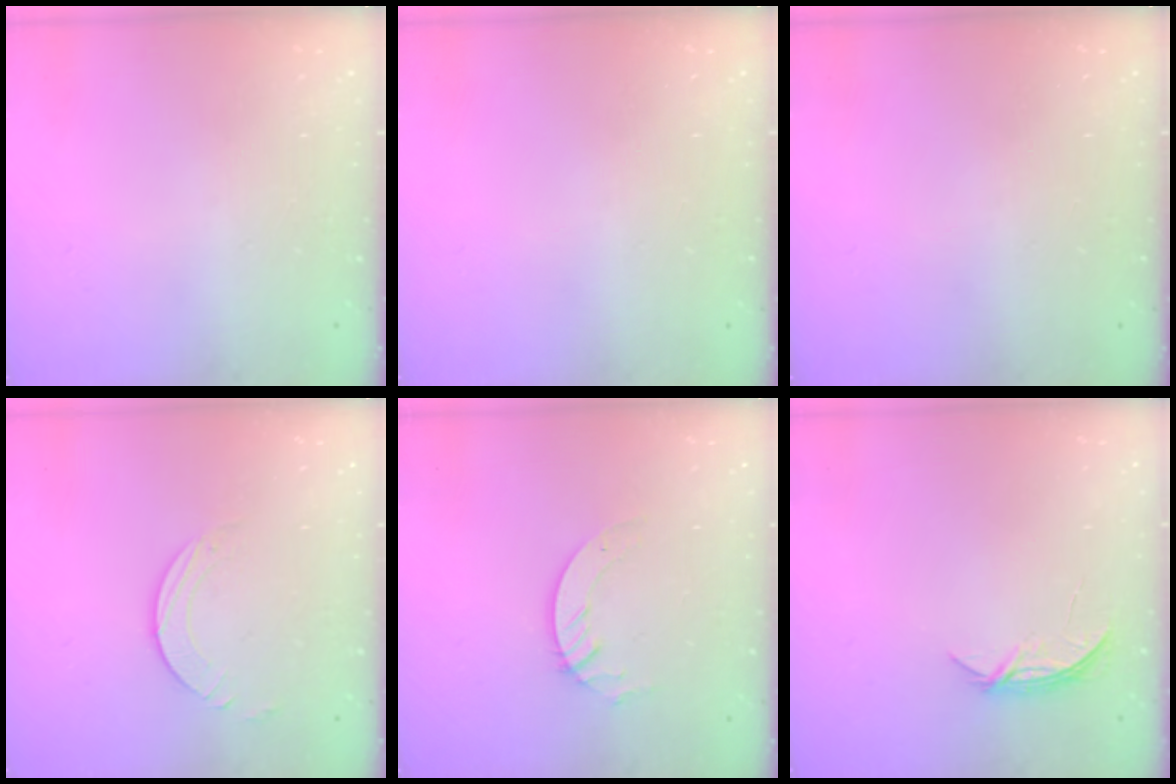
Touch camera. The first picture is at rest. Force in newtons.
{"total": 0.0}
{"total": 0.0}
{"total": 2.7, "press": 2.7, "slide": 0.2}
{"total": 3.4, "press": 3.4, "slide": 0.3}
{"total": 4.4, "press": 4.3, "slide": 0.5}